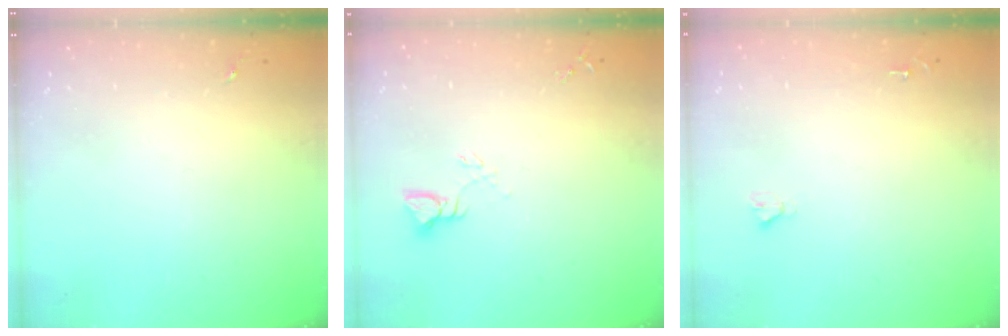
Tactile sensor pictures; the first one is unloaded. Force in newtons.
{"total": 3.5, "press": 3.4, "slide": 0.3}
{"total": 1.8, "press": 1.8, "slide": 0.1}